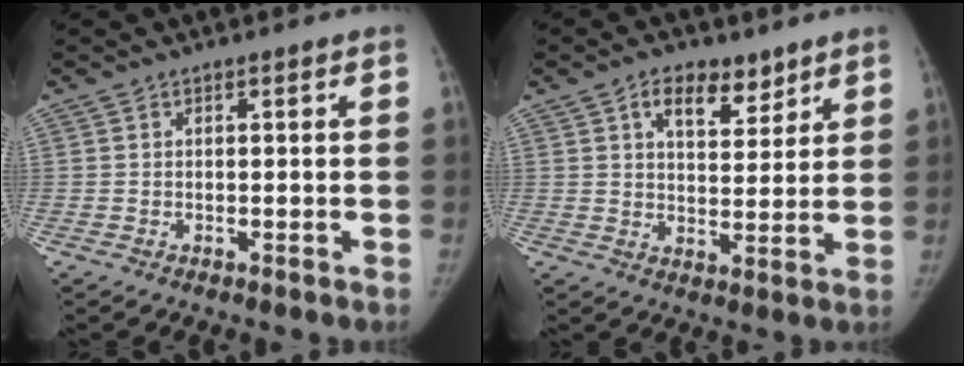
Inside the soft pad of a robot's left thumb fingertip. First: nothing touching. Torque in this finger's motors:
{"motor_torque": [0.56, -0.17, 0.74, -0.92, 0.11]}